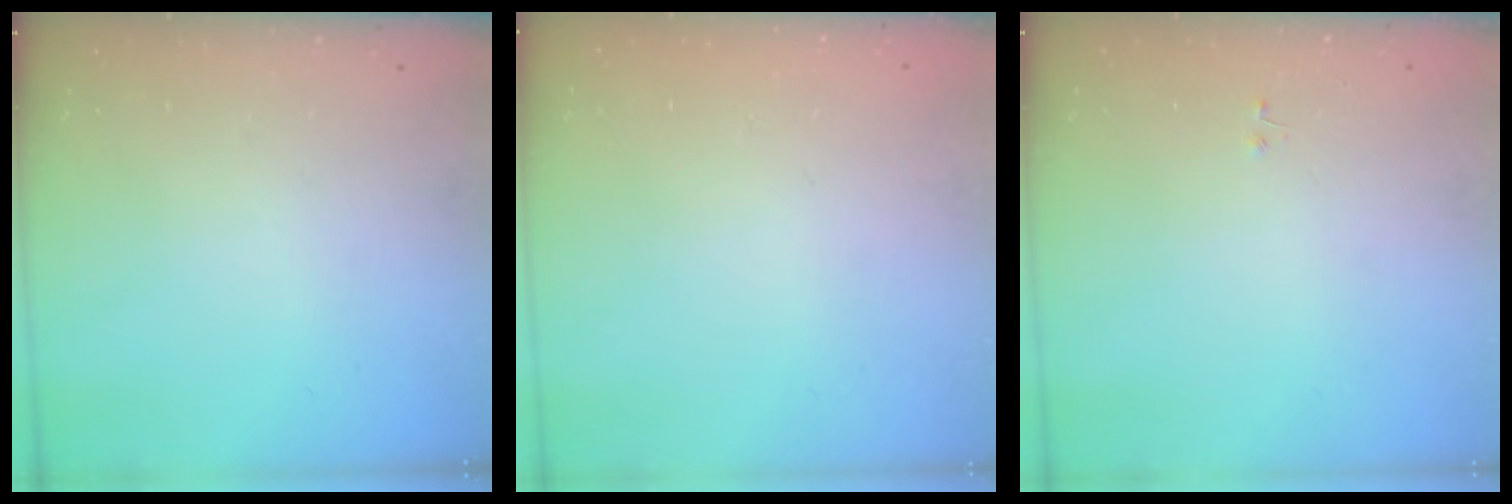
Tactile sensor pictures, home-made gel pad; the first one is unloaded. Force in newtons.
{"total": 1.6, "press": 1.6, "slide": 0.2}
{"total": 0.0}